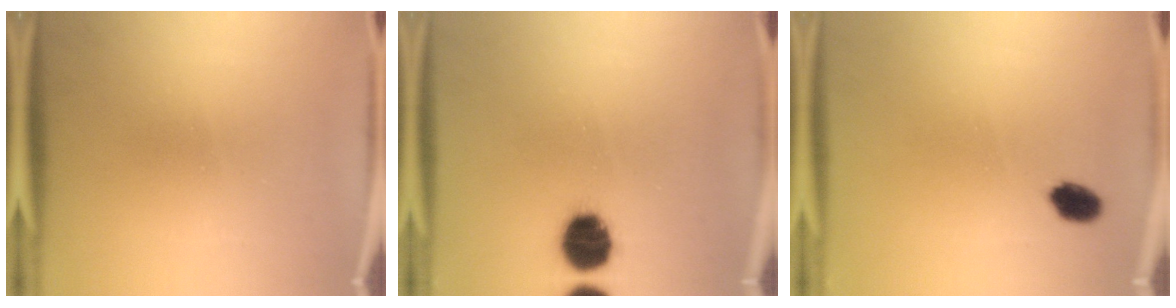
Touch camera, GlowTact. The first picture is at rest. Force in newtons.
{"total": 12.8}
{"total": 3.8}